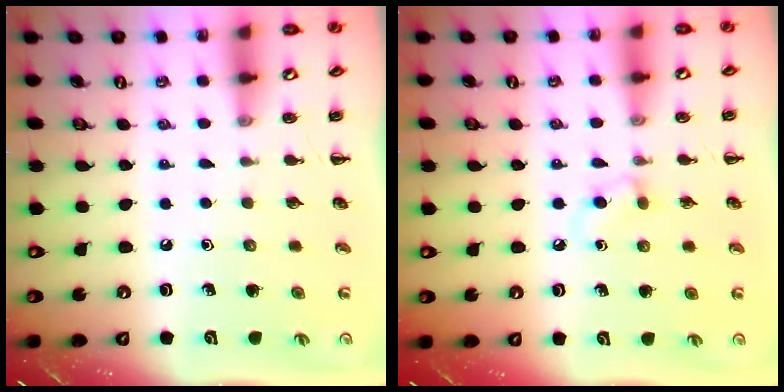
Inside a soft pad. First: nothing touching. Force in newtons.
{"total": 3.5, "press": 3.2, "slide": 1.3}